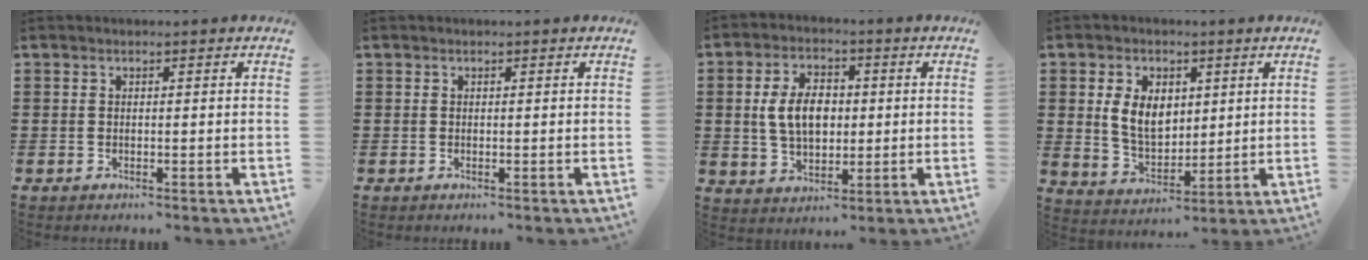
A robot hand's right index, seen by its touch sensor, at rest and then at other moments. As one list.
[{"total": 0.0}, {"total": 7.5, "force": [0.4, 4.8, 5.7], "torque": [-0.130, 0.008, -0.002]}, {"total": 7.4, "force": [1.6, 5.0, 5.1], "torque": [-0.112, 0.011, 0.026]}]